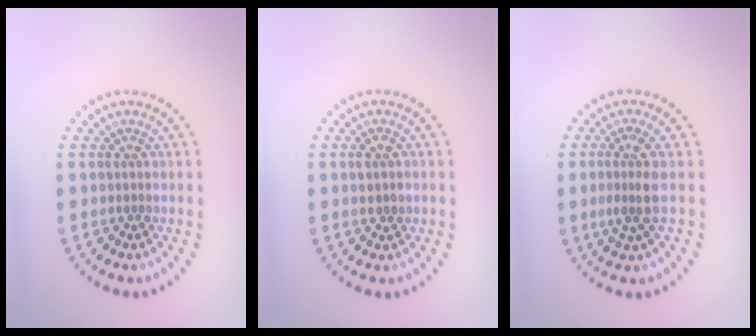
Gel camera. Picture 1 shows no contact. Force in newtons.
{"total": 1.5, "press": 1.4, "slide": 0.4}
{"total": 2.7, "press": 2.2, "slide": 1.6}